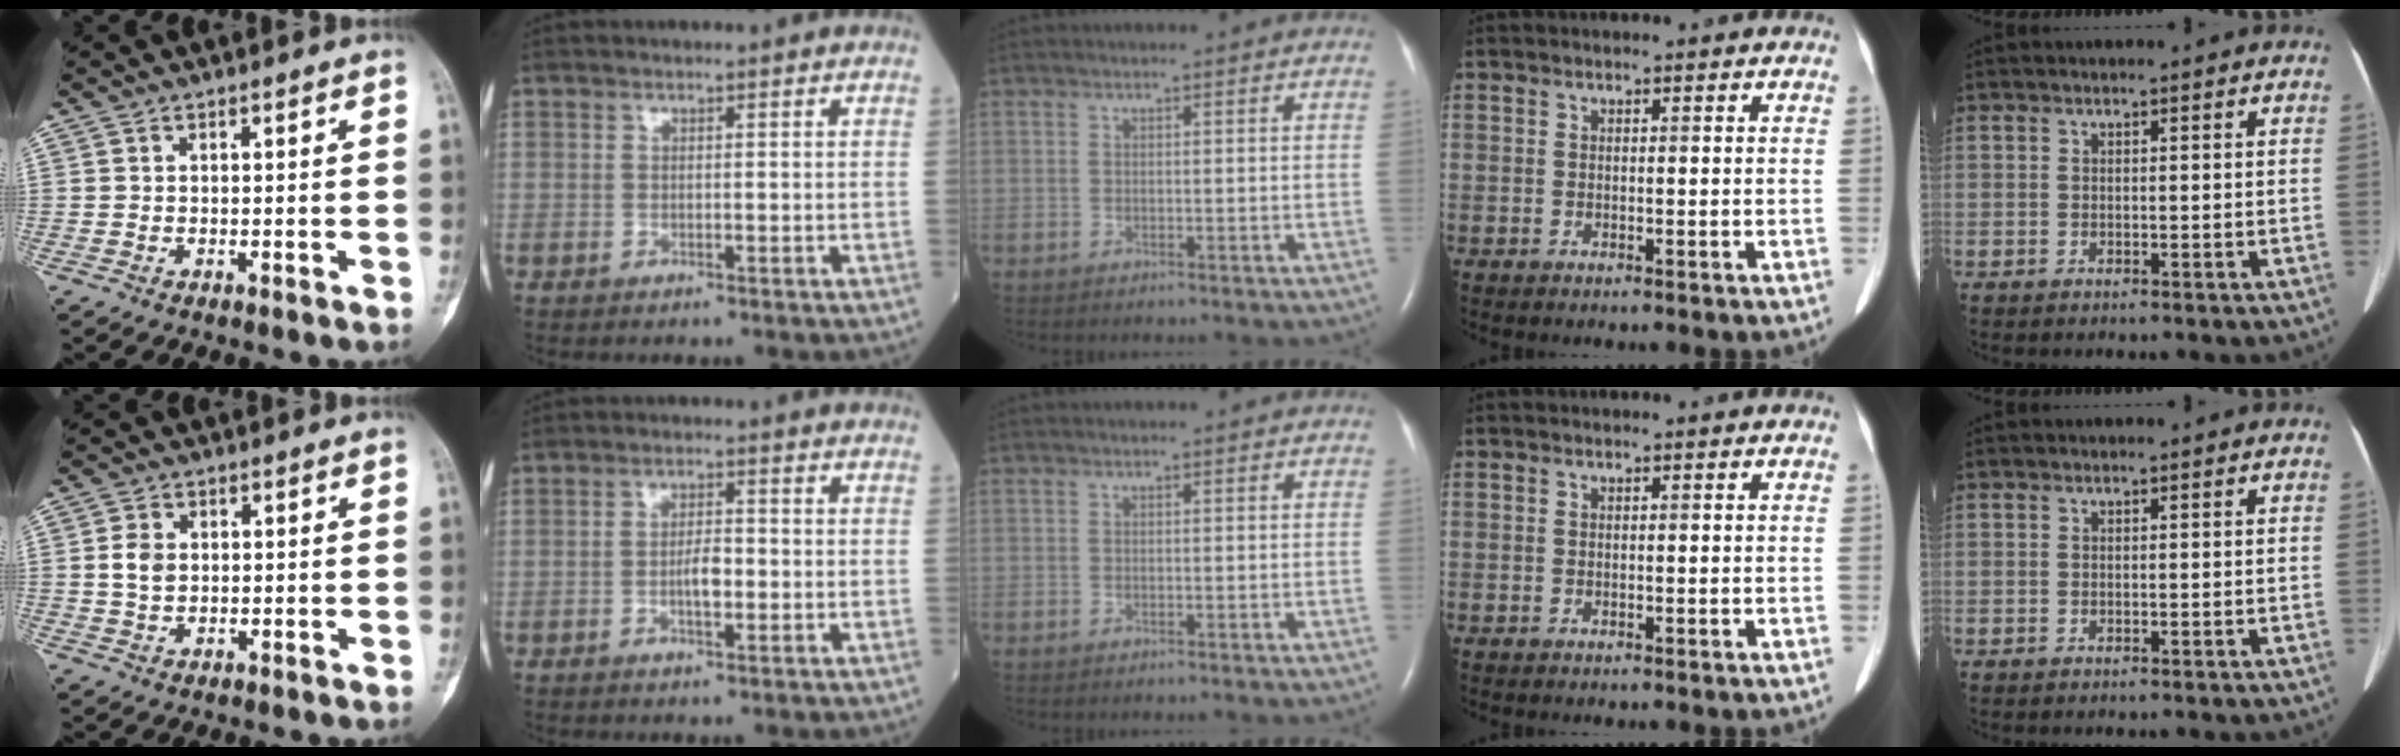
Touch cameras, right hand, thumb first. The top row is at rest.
{"thumb": {"total": 3.7, "force": [0.5, 2.7, 2.5], "torque": [-0.039, -0.001, 0.010]}, "index": {"total": 3.7, "force": [-0.8, 1.1, 3.4], "torque": [-0.062, 0.002, -0.014]}}